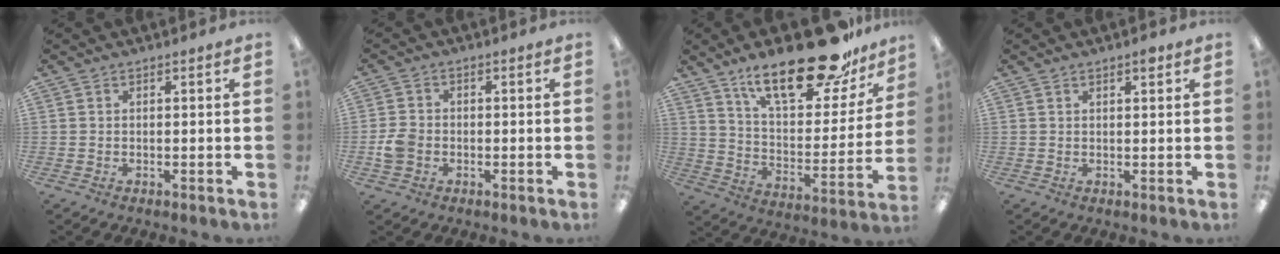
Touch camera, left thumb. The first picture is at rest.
{"total": 4.3, "force": [-1.2, 3.5, 2.2], "torque": [-0.043, 0.008, -0.023]}
{"total": 25.6, "force": [18.2, 9.2, 15.6], "torque": [-0.237, -0.108, 0.302]}
{"total": 2.2, "force": [1.4, 0.6, 1.5], "torque": [-0.024, 0.000, 0.022]}